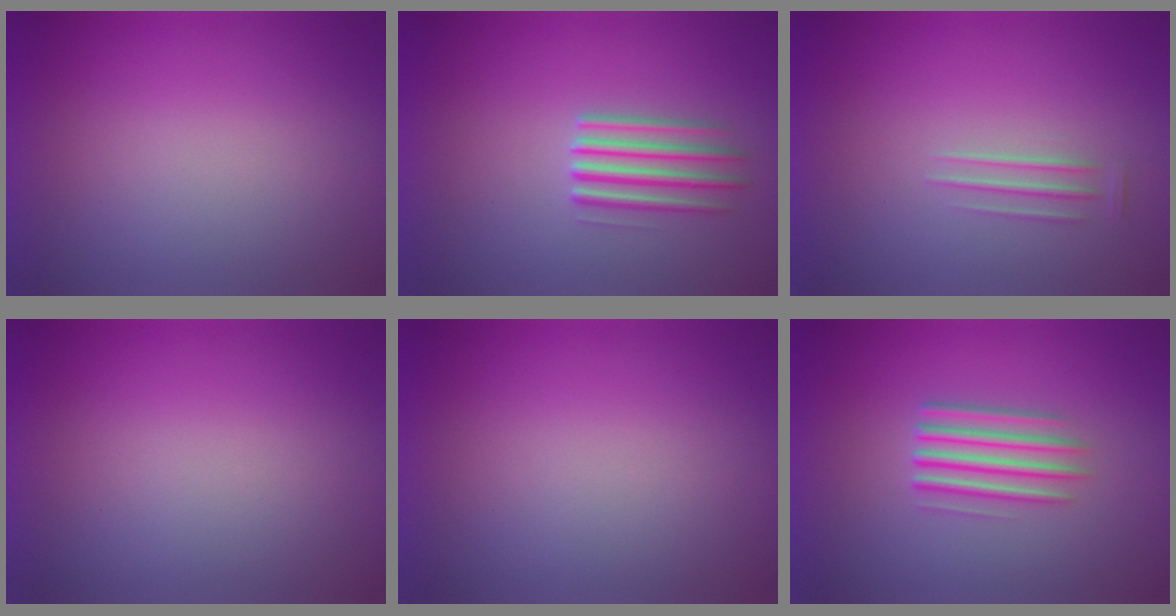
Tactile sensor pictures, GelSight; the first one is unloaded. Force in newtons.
{"total": 2.5}
{"total": 1.2}
{"total": 0.0}
{"total": 1.1}
{"total": 3.5}